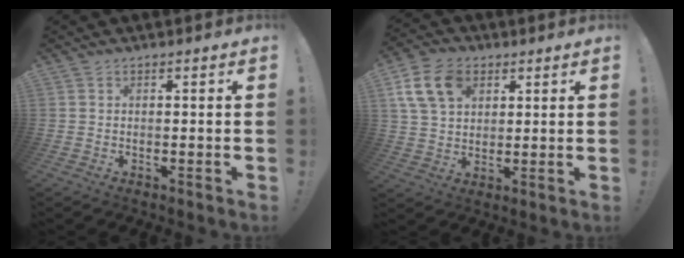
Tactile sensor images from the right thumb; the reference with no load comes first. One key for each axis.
{"total": 13.0, "fx": 5.6, "fy": 9.1, "fz": 7.4, "tx": -0.131, "ty": -0.013, "tz": 0.112}